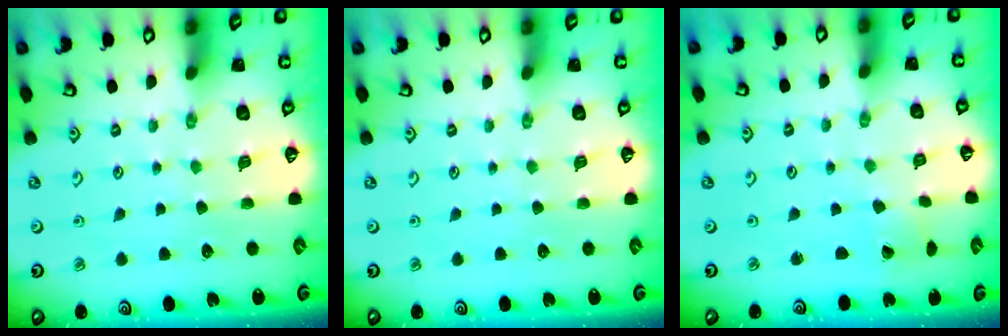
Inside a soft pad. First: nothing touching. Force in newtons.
{"total": 0.0}
{"total": 0.7, "press": 0.7, "slide": 0.0}